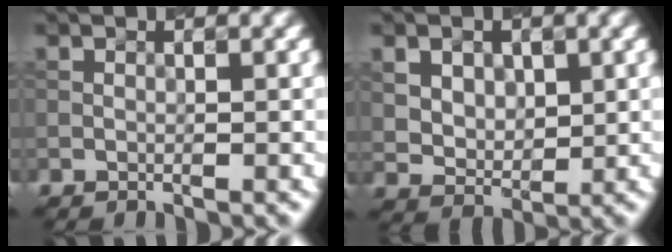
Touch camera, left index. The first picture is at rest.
{"total": 4.2, "force": [1.7, 2.9, 2.5], "torque": [-0.051, 0.006, 0.032]}